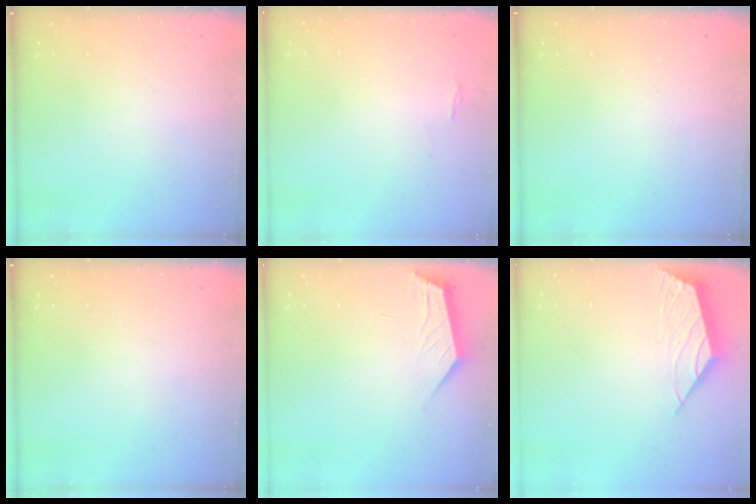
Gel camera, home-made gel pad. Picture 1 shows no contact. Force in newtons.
{"total": 0.7, "press": 0.6, "slide": 0.4}
{"total": 0.0}
{"total": 0.0}
{"total": 1.8, "press": 1.7, "slide": 0.4}
{"total": 2.3, "press": 2.2, "slide": 0.4}